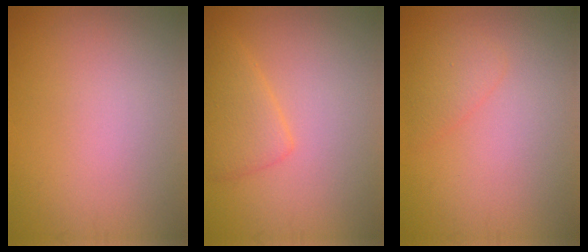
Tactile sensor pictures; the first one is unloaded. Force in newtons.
{"total": 2.8, "press": 2.8, "slide": 0.2}
{"total": 1.6, "press": 1.6, "slide": 0.1}